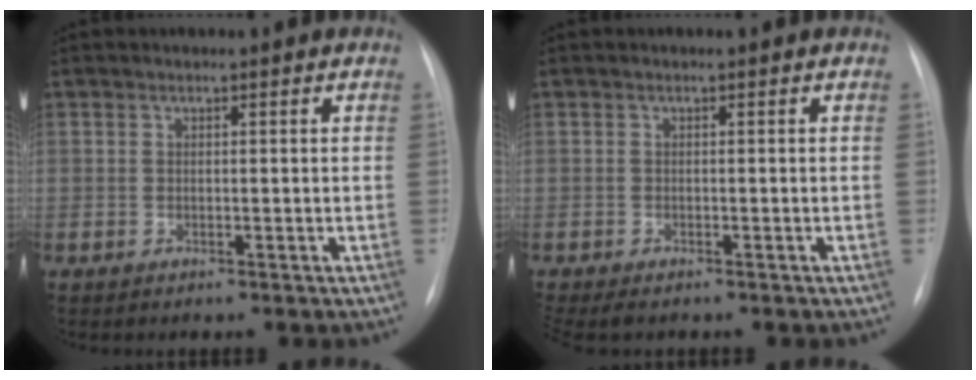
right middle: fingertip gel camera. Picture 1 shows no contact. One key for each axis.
{"total": 3.3, "fx": -2.6, "fy": 1.1, "fz": 1.7, "tx": -0.027, "ty": -0.009, "tz": -0.035}